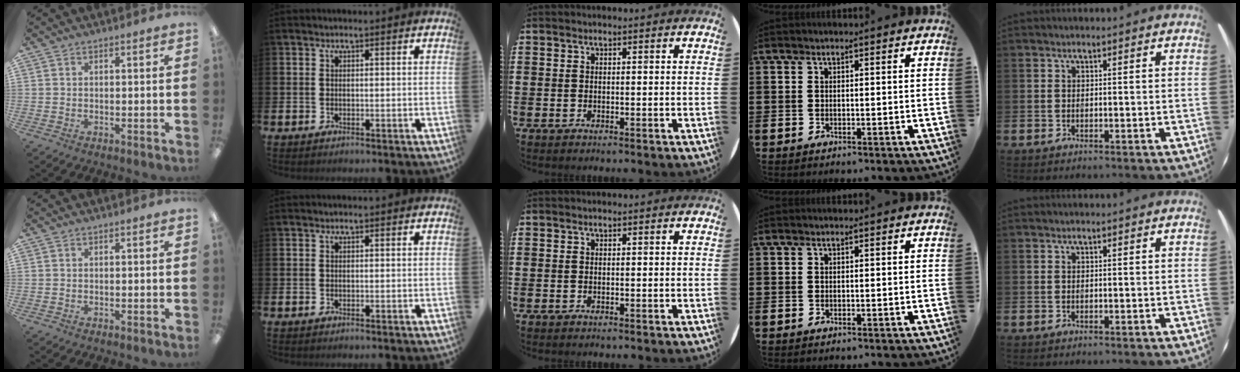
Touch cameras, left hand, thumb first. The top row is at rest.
{}